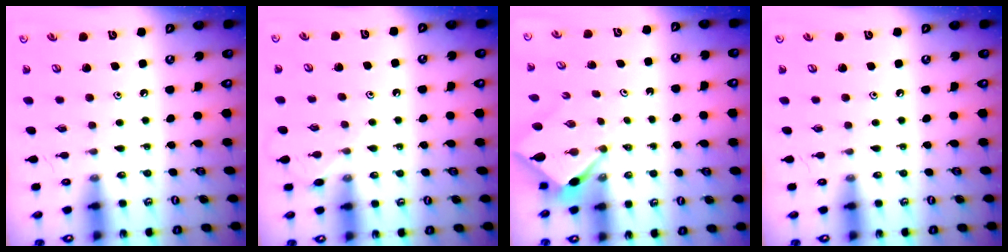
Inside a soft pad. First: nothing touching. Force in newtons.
{"total": 4.1, "press": 4.1, "slide": 0.6}
{"total": 2.8, "press": 2.8, "slide": 0.2}
{"total": 0.0}